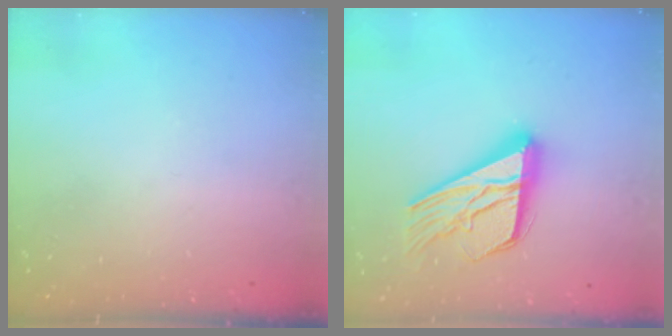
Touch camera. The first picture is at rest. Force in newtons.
{"total": 20.0, "press": 20.0, "slide": 1.8}